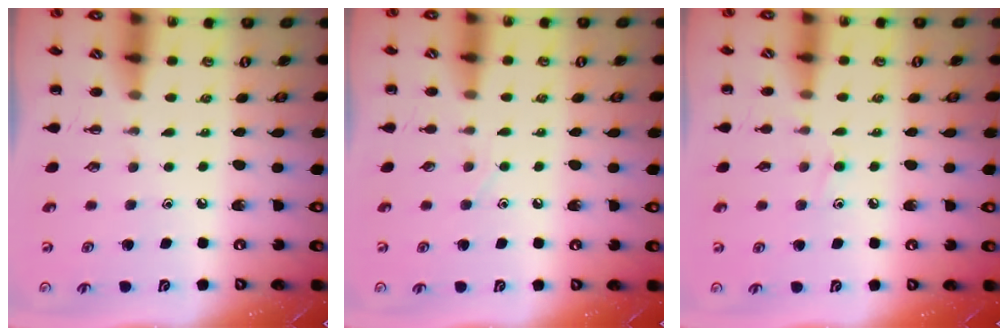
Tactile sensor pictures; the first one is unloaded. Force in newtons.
{"total": 2.4, "press": 2.3, "slide": 0.7}
{"total": 7.7, "press": 7.3, "slide": 2.4}